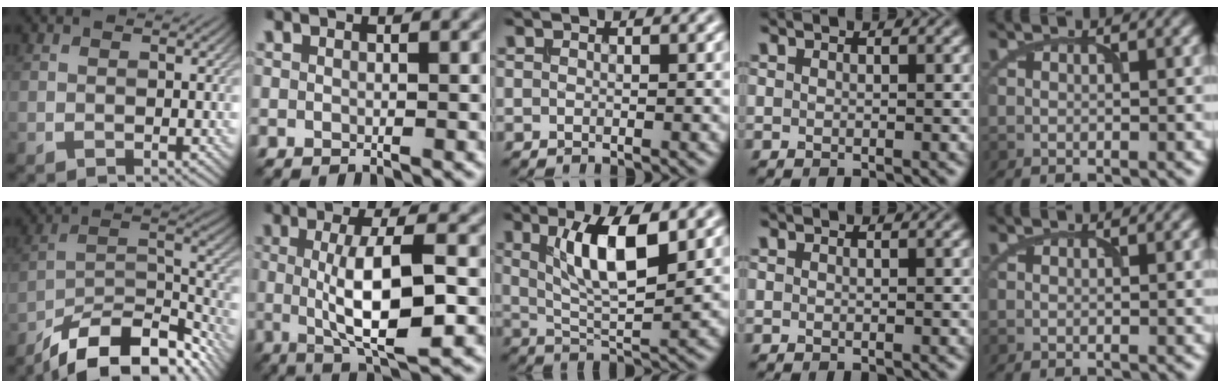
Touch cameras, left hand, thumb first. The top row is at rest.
{"thumb": {"total": 14.0, "force": [-10.6, 5.0, 7.7], "torque": [-0.148, -0.014, -0.177]}, "index": {"total": 7.8, "force": [-0.3, 2.0, 7.5], "torque": [-0.122, -0.007, -0.002]}, "middle": {"total": 7.0, "force": [2.4, 2.1, 6.2], "torque": [-0.110, -0.005, 0.045]}}